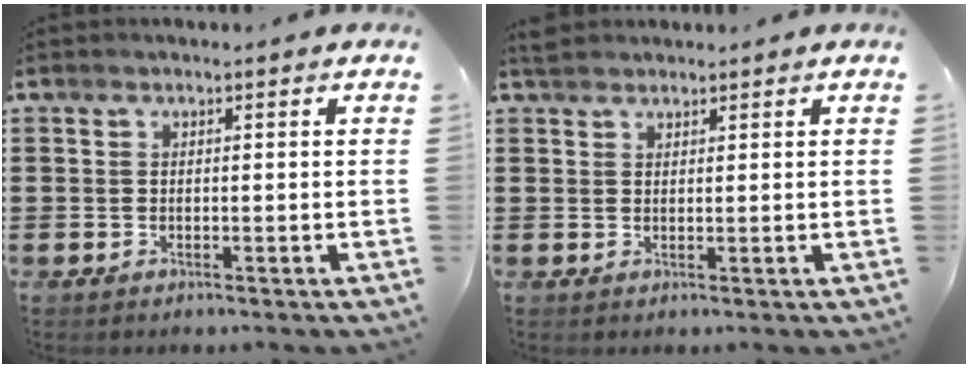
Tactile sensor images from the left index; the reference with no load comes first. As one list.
[{"total": 1.8, "force": [1.7, 0.6, 0.4], "torque": [-0.013, 0.003, 0.034]}]